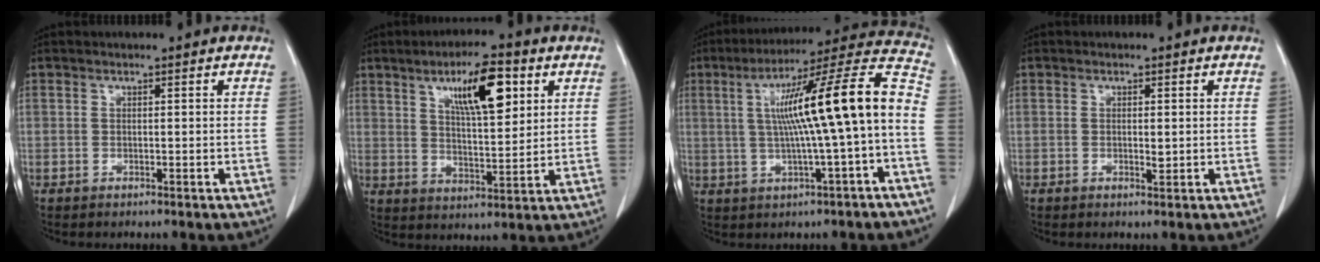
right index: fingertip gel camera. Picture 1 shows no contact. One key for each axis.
{"total": 11.0, "fx": 5.0, "fy": 2.7, "fz": 9.4, "tx": -0.158, "ty": 0.006, "tz": 0.087}
{"total": 16.9, "fx": -0.3, "fy": 0.2, "fz": 16.9, "tx": -0.253, "ty": 0.036, "tz": -0.005}
{"total": 1.1, "fx": 0.0, "fy": 0.3, "fz": 1.0, "tx": -0.016, "ty": -0.003, "tz": 0.001}